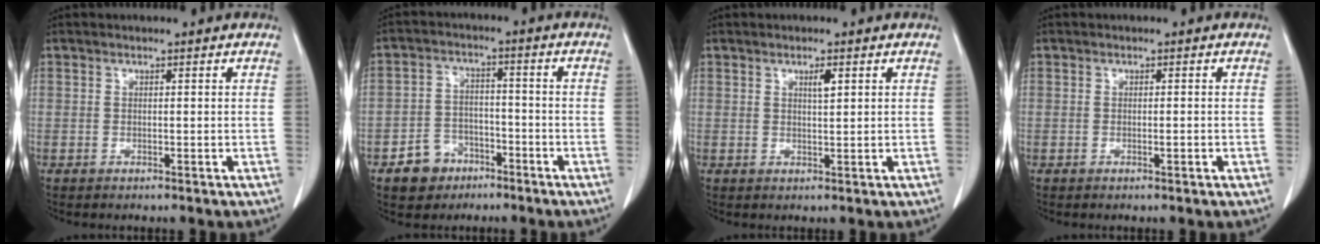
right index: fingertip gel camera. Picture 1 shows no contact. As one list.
[{"total": 6.3, "force": [-3.8, 4.9, 1.4], "torque": [-0.029, 0.015, -0.058]}, {"total": 1.6, "force": [0.8, 0.2, 1.4], "torque": [-0.026, -0.003, 0.012]}, {"total": 0.7, "force": [-0.2, 0.0, 0.6], "torque": [-0.014, 0.000, 0.000]}]